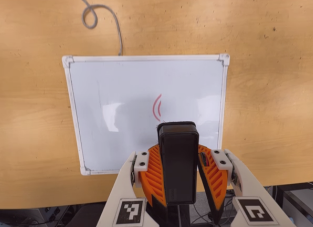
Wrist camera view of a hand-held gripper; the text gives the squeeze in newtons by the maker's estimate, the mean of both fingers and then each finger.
{"total": 8.1, "left": 8.7, "right": 7.4}